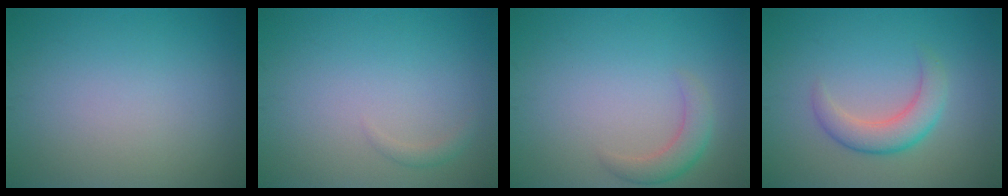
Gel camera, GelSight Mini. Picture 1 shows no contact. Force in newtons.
{"total": 0.8, "press": 0.8, "slide": 0.1}
{"total": 2.4, "press": 2.4, "slide": 0.2}
{"total": 3.5, "press": 3.5, "slide": 0.4}